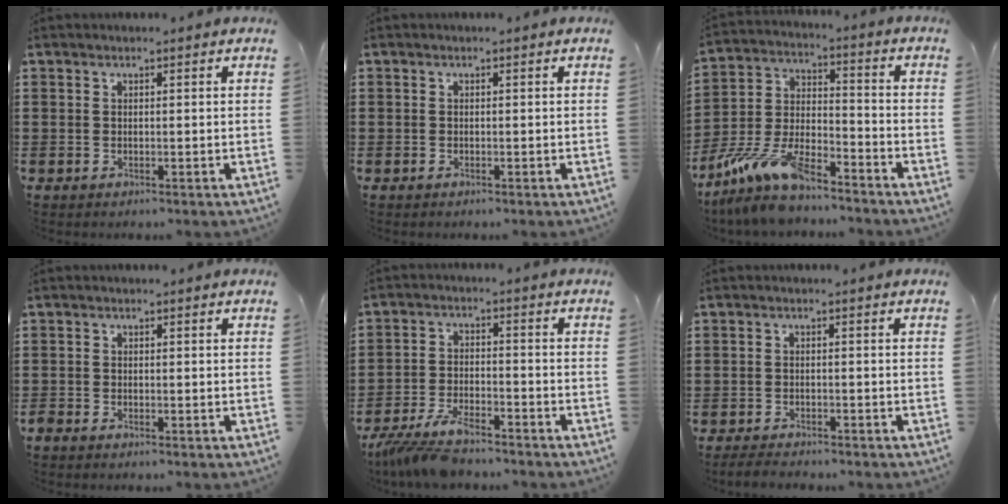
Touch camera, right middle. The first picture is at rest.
{"total": 0.5, "force": [-0.4, 0.2, 0.1], "torque": [-0.002, 0.000, -0.009]}
{"total": 11.6, "force": [-9.6, 3.0, 5.8], "torque": [-0.124, 0.019, -0.190]}
{"total": 0.6, "force": [-0.5, 0.2, 0.2], "torque": [-0.007, -0.003, -0.008]}
{"total": 7.2, "force": [-6.3, 1.2, 3.2], "torque": [-0.081, -0.007, -0.125]}
{"total": 1.9, "force": [-1.9, 0.2, 0.4], "torque": [-0.010, 0.001, -0.038]}